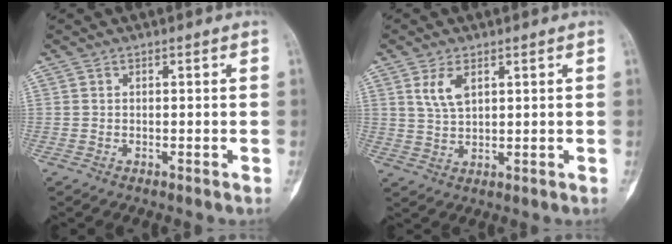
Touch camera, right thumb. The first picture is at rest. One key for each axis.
{"total": 4.7, "fx": 2.1, "fy": 2.4, "fz": 3.5, "tx": -0.067, "ty": -0.009, "tz": 0.047}